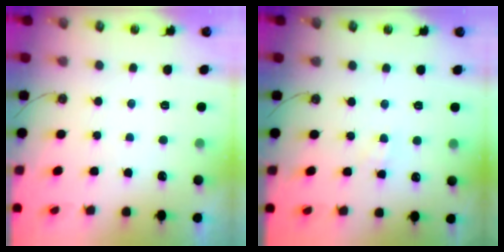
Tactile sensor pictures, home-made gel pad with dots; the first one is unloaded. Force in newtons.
{"total": 3.9, "press": 3.8, "slide": 0.5}